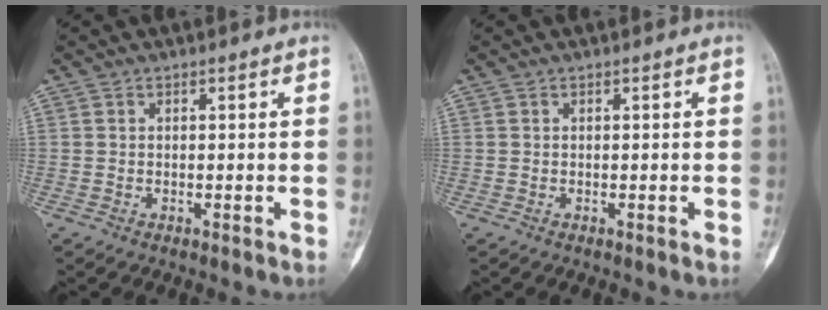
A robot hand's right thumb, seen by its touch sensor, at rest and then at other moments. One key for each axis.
{"total": 0.0}